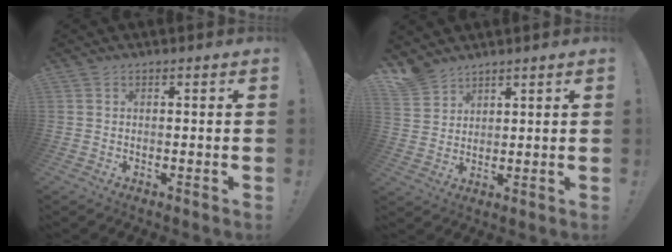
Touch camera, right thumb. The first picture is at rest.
{"total": 5.3, "force": [4.4, 2.8, 0.9], "torque": [-0.024, -0.034, 0.088]}